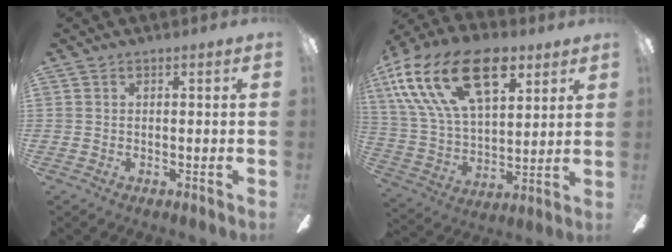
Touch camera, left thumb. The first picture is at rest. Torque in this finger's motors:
{"motor_torque": [0.81, 0.92, 1.44, -1.32, 0.25]}